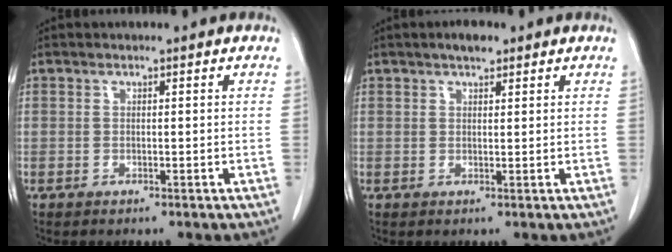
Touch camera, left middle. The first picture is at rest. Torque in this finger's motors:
{"motor_torque": [0.34, -0.27, -0.01, 0.01]}